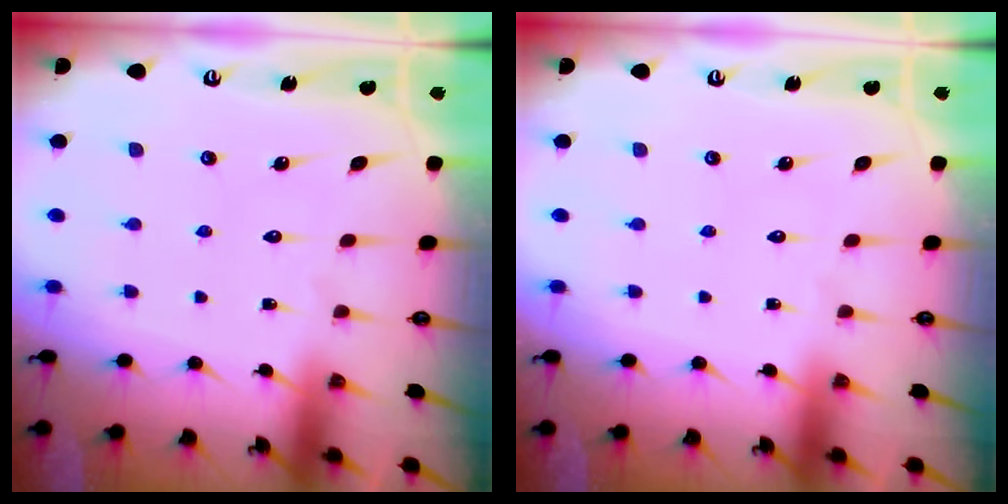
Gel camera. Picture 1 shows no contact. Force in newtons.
{"total": 0.0}